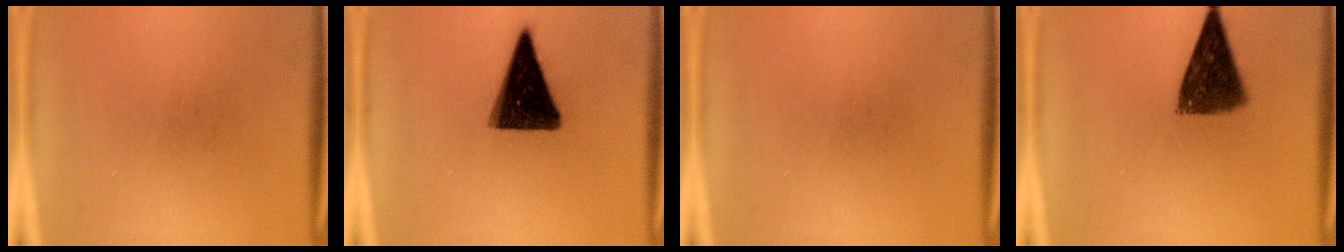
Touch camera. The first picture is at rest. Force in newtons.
{"total": 15.0}
{"total": 0.0}
{"total": 9.6}